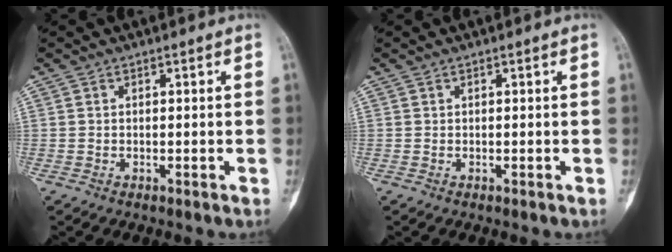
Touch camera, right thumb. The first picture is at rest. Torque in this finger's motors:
{"motor_torque": [0.40, 0.41, -0.07, -0.08, 0.00]}